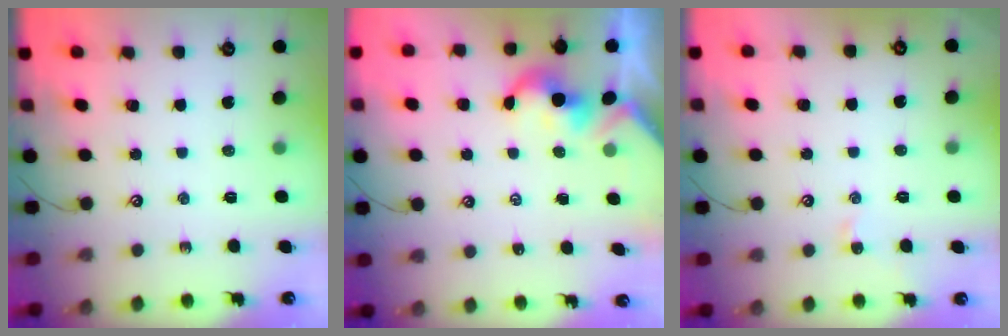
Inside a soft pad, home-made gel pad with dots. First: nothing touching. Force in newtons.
{"total": 2.1, "press": 2.1, "slide": 0.2}
{"total": 0.0}